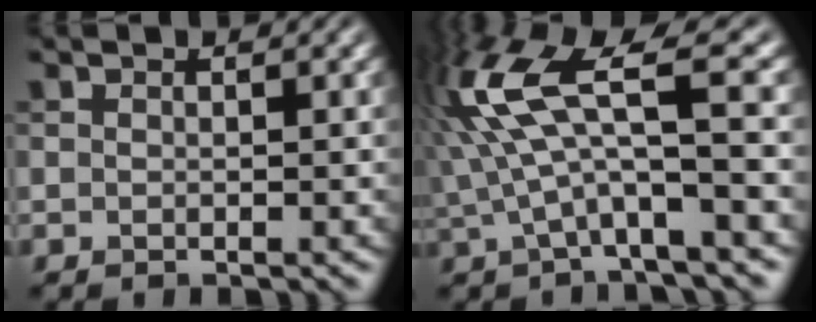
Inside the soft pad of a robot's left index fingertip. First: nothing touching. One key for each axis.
{"total": 8.9, "fx": 1.0, "fy": 2.2, "fz": 8.6, "tx": -0.180, "ty": 0.018, "tz": 0.013}